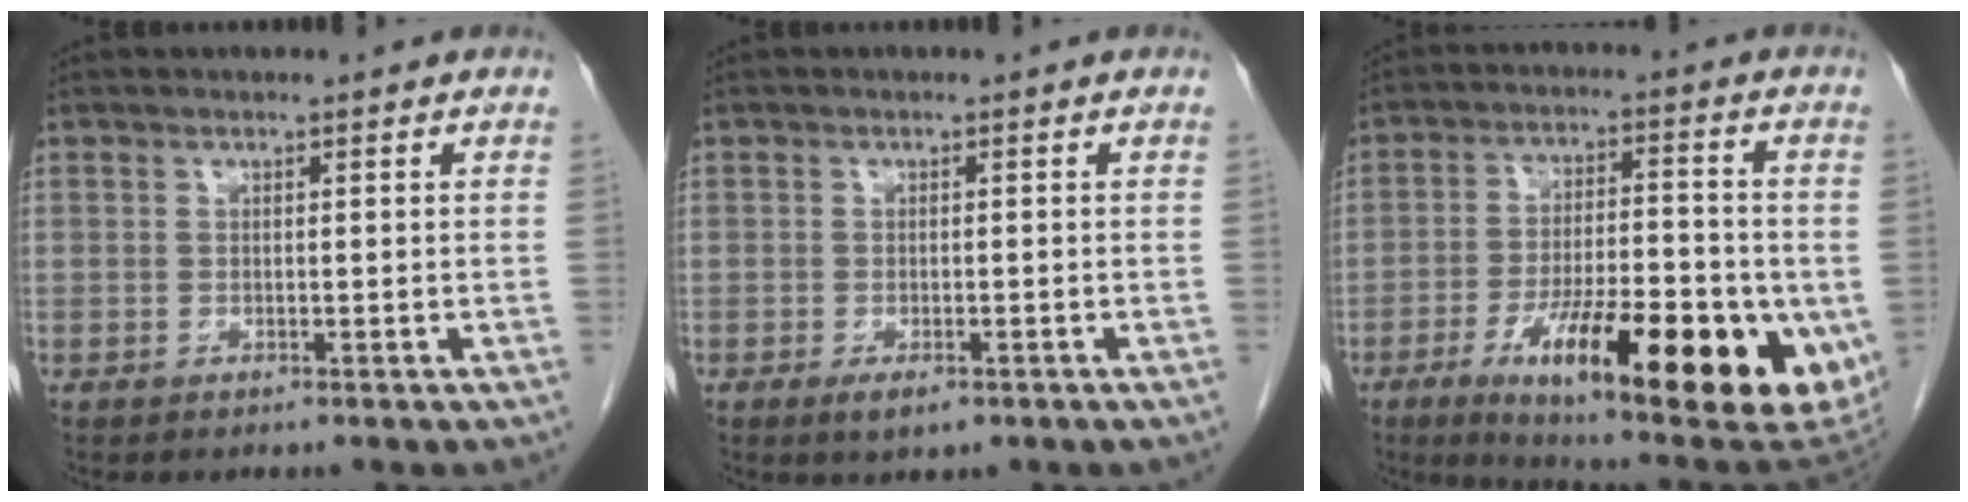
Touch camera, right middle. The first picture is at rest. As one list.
[{"total": 2.7, "force": [-1.4, 1.0, 2.0], "torque": [-0.035, -0.002, -0.019]}, {"total": 23.5, "force": [-8.7, 5.2, 21.2], "torque": [-0.258, -0.028, -0.119]}]